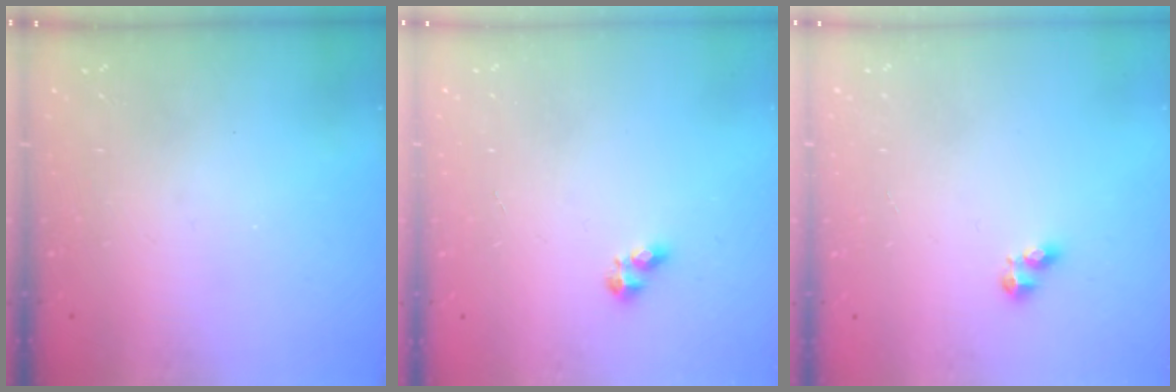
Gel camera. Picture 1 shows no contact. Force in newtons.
{"total": 3.2, "press": 3.2, "slide": 0.5}
{"total": 3.8, "press": 3.7, "slide": 0.6}